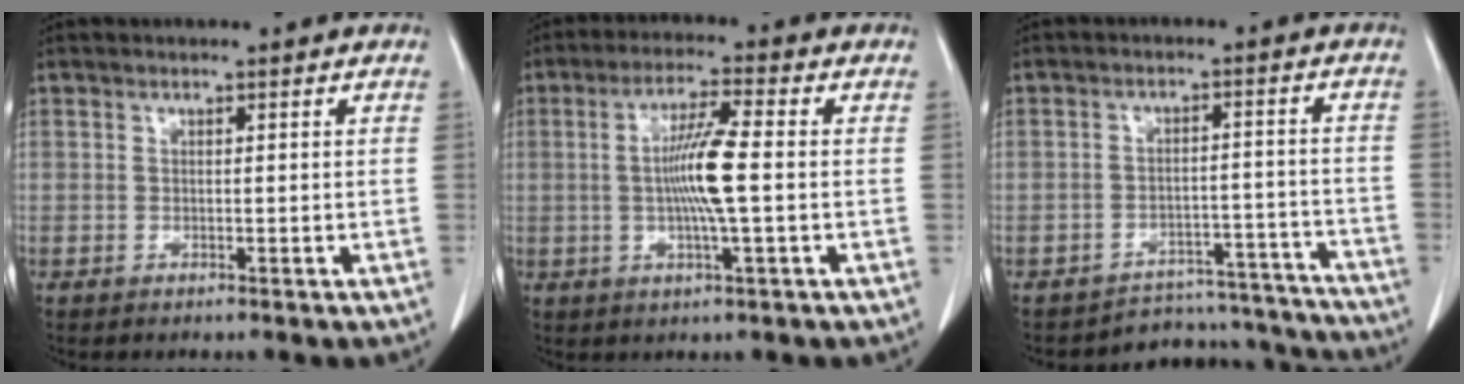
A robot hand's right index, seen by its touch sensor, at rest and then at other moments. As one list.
[{"total": 8.0, "force": [-0.3, 0.0, 8.0], "torque": [-0.151, -0.002, -0.010]}, {"total": 13.0, "force": [-12.5, 3.5, -0.8], "torque": [0.037, 0.056, -0.151]}]